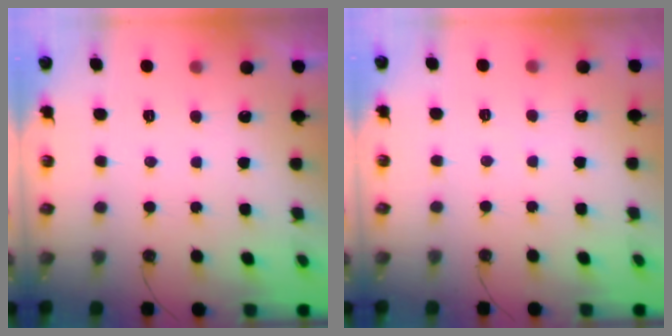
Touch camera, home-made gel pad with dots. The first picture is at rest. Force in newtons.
{"total": 2.4, "press": 2.4, "slide": 0.4}